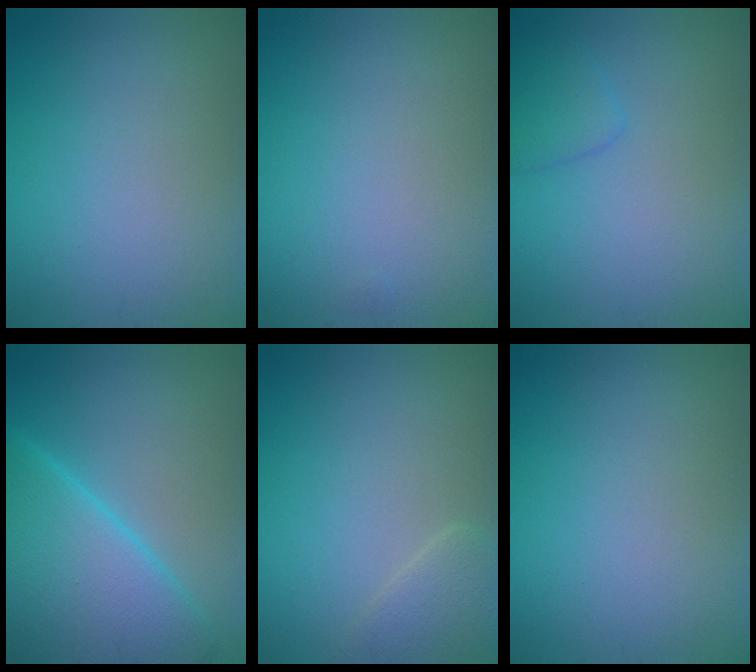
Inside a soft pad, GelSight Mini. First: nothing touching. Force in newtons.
{"total": 0.0}
{"total": 1.7, "press": 1.7, "slide": 0.2}
{"total": 9.9, "press": 9.8, "slide": 0.7}
{"total": 1.7, "press": 1.7, "slide": 0.2}
{"total": 0.0}